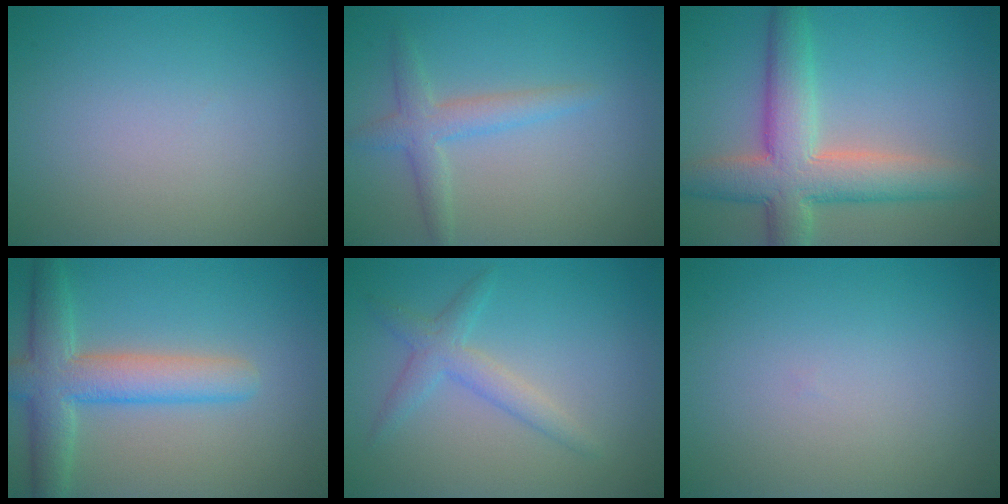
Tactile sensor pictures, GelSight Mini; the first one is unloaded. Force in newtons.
{"total": 2.7, "press": 2.7, "slide": 0.1}
{"total": 7.5, "press": 7.5, "slide": 0.5}
{"total": 5.8, "press": 5.8, "slide": 0.2}
{"total": 2.4, "press": 2.4, "slide": 0.0}
{"total": 0.0}